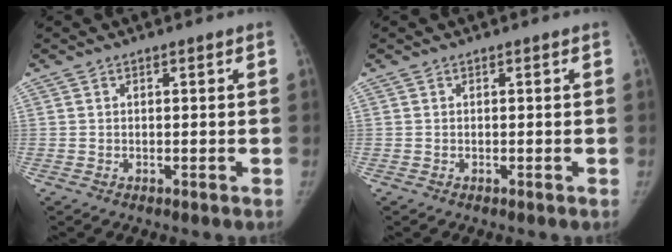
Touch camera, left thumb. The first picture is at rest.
{"total": 0.0}